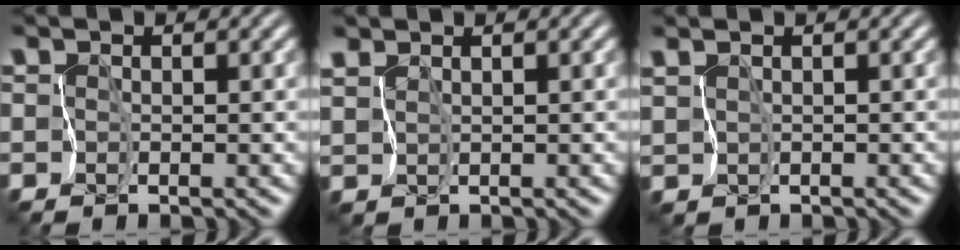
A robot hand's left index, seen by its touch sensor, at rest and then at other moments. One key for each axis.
{"total": 1.3, "fx": 1.3, "fy": 0.2, "fz": -0.1, "tx": -0.008, "ty": 0.003, "tz": 0.029}
{"total": 0.9, "fx": 0.7, "fy": 0.5, "fz": -0.3, "tx": 0.008, "ty": 0.001, "tz": 0.014}